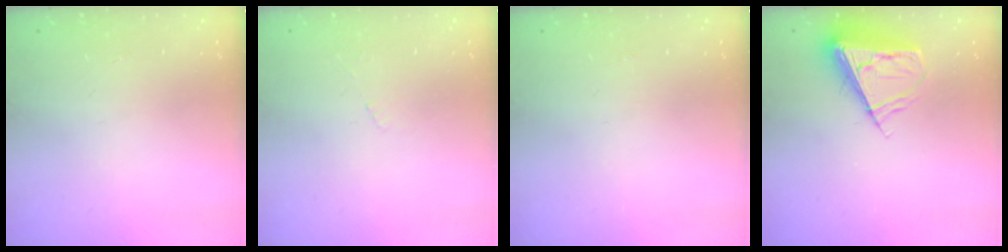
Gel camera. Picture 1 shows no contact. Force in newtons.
{"total": 3.1, "press": 3.1, "slide": 0.5}
{"total": 0.0}
{"total": 11.2, "press": 11.2, "slide": 0.9}